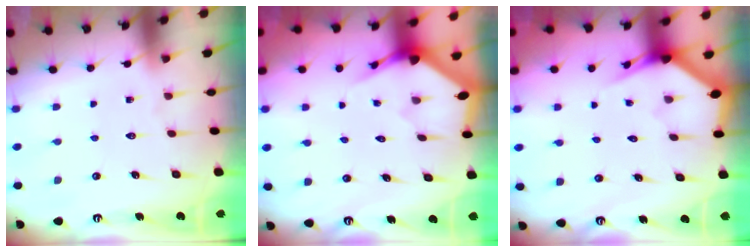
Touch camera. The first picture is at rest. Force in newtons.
{"total": 2.9, "press": 2.9, "slide": 0.1}
{"total": 2.7, "press": 2.7, "slide": 0.1}